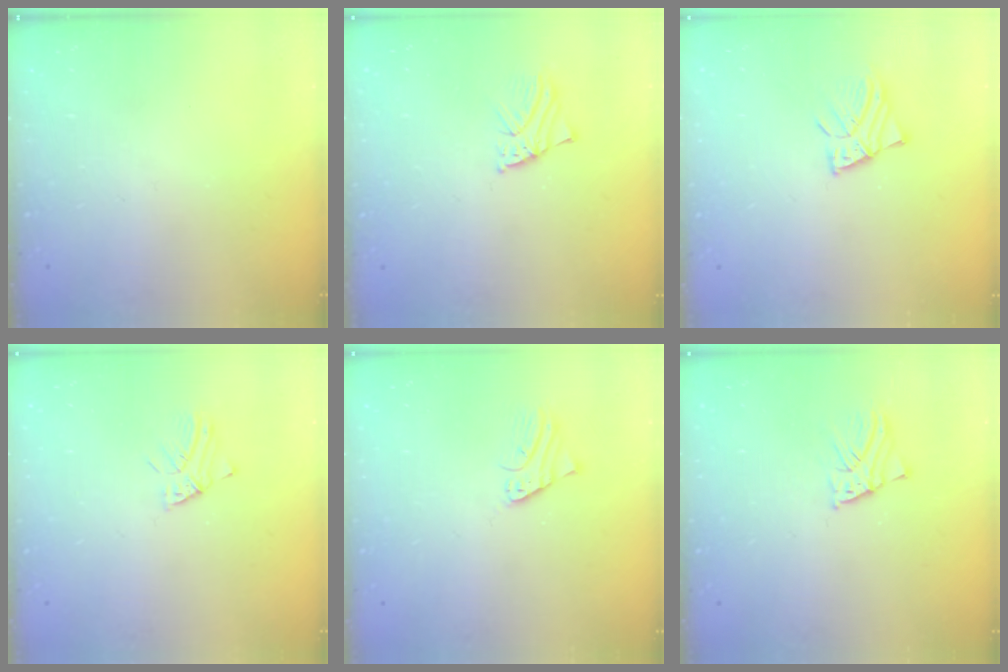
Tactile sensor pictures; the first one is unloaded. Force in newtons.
{"total": 1.9, "press": 1.9, "slide": 0.1}
{"total": 3.1, "press": 3.0, "slide": 0.4}
{"total": 1.6, "press": 1.6, "slide": 0.1}
{"total": 1.8, "press": 1.7, "slide": 0.1}
{"total": 2.7, "press": 2.7, "slide": 0.2}